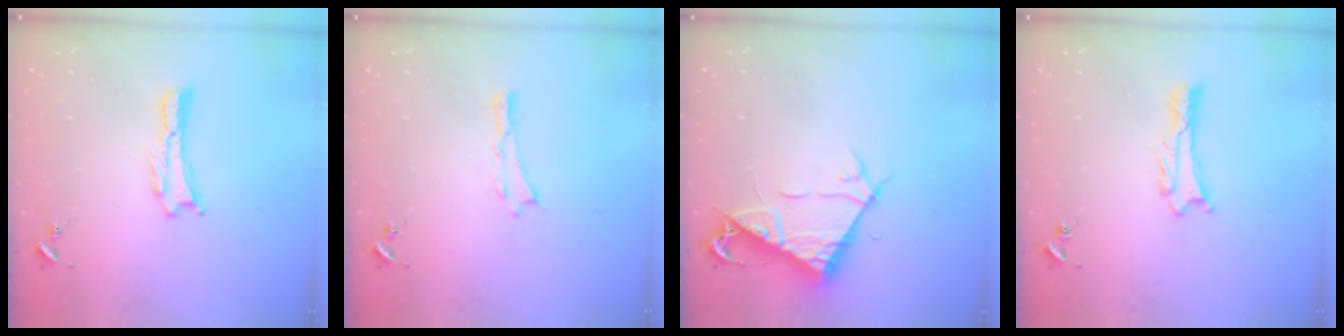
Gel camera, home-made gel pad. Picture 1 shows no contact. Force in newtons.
{"total": 0.0}
{"total": 7.7, "press": 7.6, "slide": 0.8}
{"total": 1.0, "press": 1.0, "slide": 0.1}